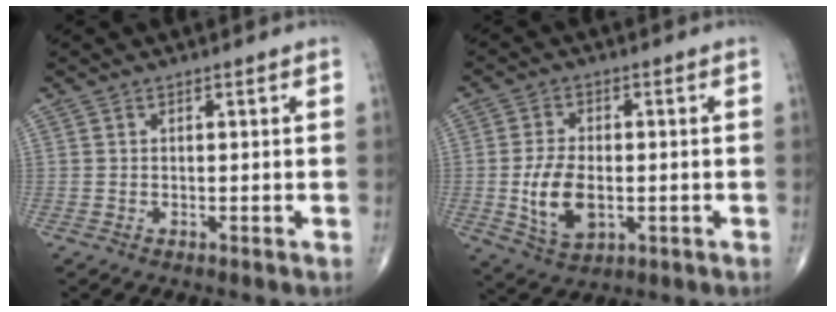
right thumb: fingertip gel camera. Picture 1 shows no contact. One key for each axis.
{"total": 9.5, "fx": -1.4, "fy": 5.6, "fz": 7.6, "tx": -0.135, "ty": -0.004, "tz": -0.019}